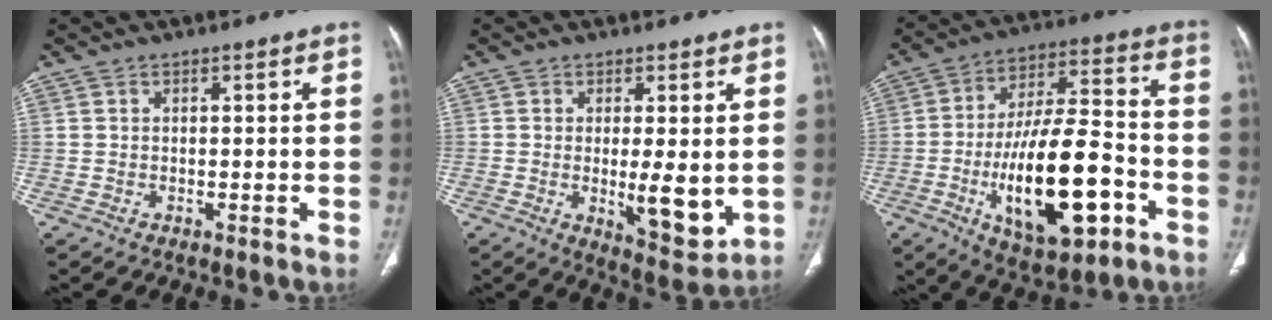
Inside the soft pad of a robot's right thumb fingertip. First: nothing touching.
{"total": 8.7, "force": [-0.5, 3.0, 8.1], "torque": [-0.110, -0.023, 0.001]}
{"total": 22.6, "force": [-7.1, 9.2, 19.4], "torque": [-0.315, 0.034, -0.105]}